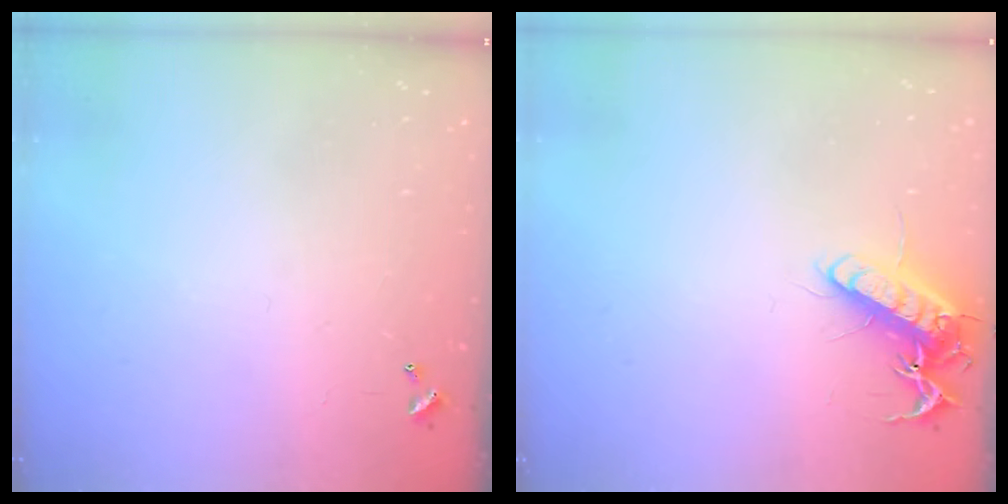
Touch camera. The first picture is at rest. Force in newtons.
{"total": 13.6, "press": 13.5, "slide": 1.8}